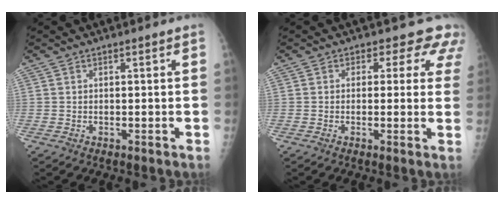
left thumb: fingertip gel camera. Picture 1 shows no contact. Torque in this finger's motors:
{"motor_torque": [0.00, 0.22, 0.06, 0.08, 0.02]}